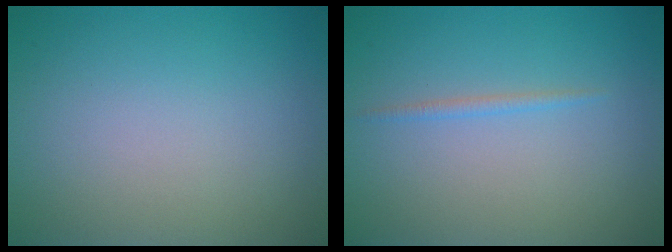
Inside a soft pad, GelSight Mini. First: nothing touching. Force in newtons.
{"total": 0.8, "press": 0.8, "slide": 0.0}